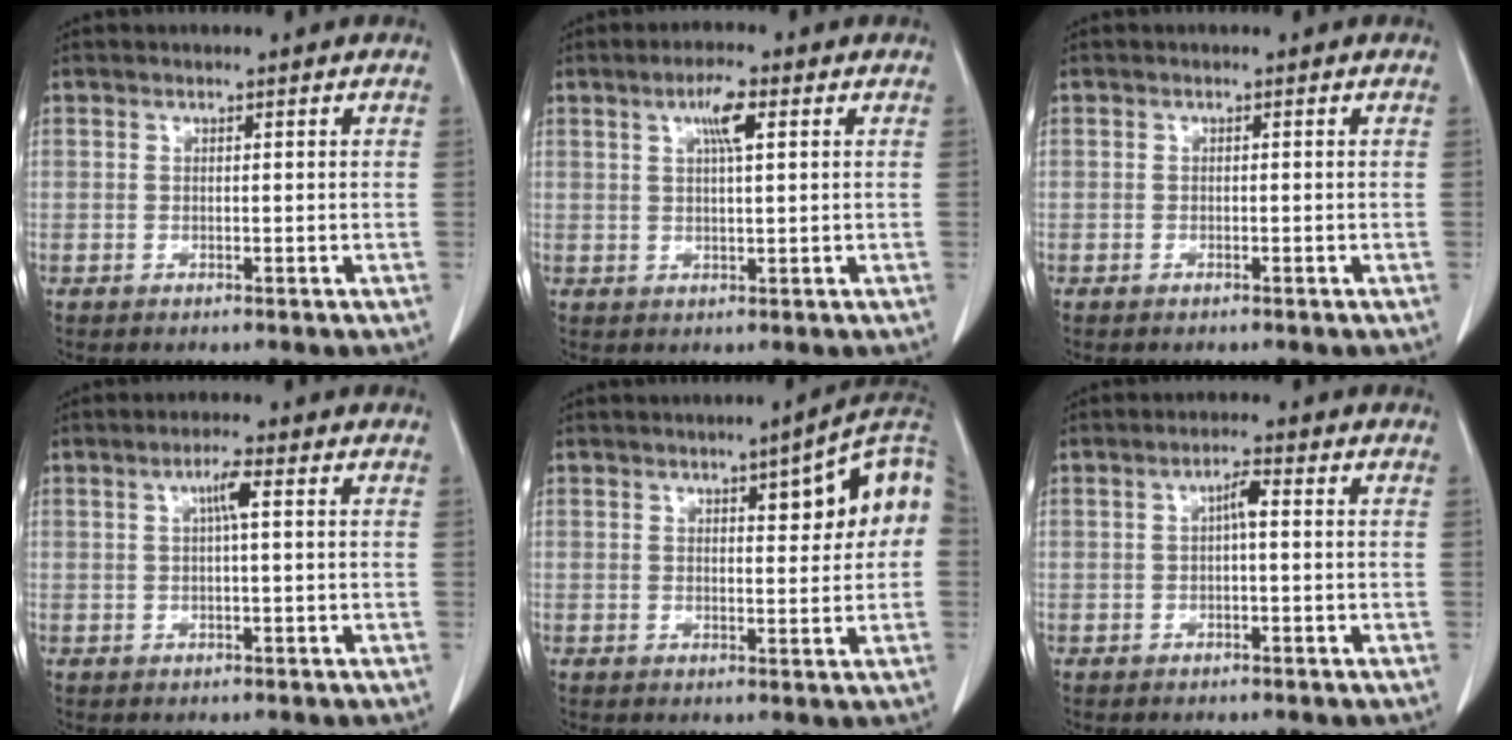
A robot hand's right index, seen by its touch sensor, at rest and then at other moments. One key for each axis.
{"total": 4.3, "fx": 1.8, "fy": 0.6, "fz": 3.8, "tx": -0.071, "ty": 0.002, "tz": 0.031}
{"total": 0.0}
{"total": 2.7, "fx": 0.7, "fy": 0.2, "fz": 2.6, "tx": -0.048, "ty": 0.005, "tz": 0.011}
{"total": 10.1, "fx": 2.5, "fy": 2.0, "fz": 9.6, "tx": -0.125, "ty": 0.027, "tz": 0.029}
{"total": 2.3, "fx": 0.2, "fy": 0.4, "fz": 2.3, "tx": -0.040, "ty": 0.005, "tz": 0.003}